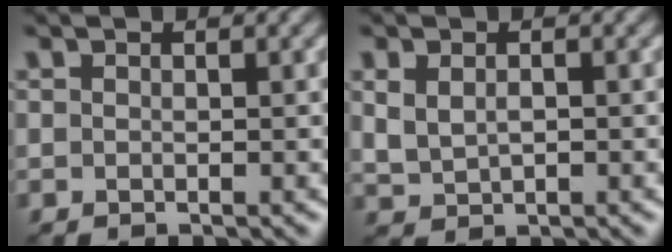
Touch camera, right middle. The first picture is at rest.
{"total": 2.0, "force": [0.4, 1.3, 1.5], "torque": [-0.036, -0.004, 0.015]}